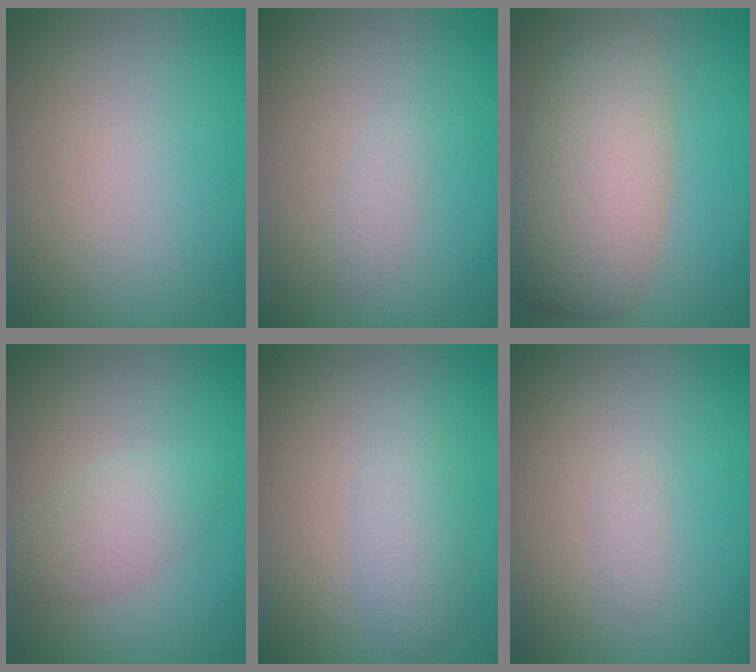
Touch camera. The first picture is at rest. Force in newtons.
{"total": 0.8, "press": 0.8, "slide": 0.1}
{"total": 7.5, "press": 7.5, "slide": 0.2}
{"total": 2.7, "press": 2.7, "slide": 0.1}
{"total": 2.3, "press": 2.3, "slide": 0.2}
{"total": 0.5, "press": 0.5, "slide": 0.0}